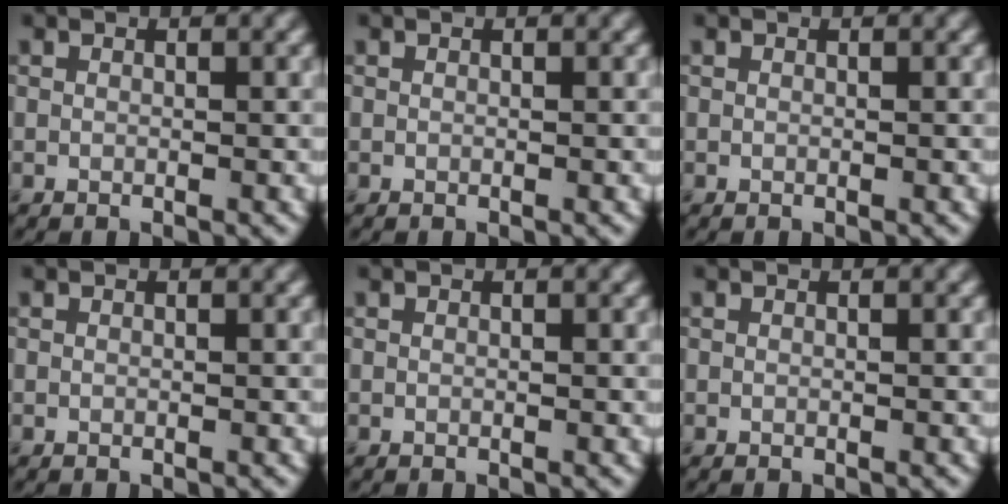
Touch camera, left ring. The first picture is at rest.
{"total": 0.0}
{"total": 0.0}
{"total": 0.0}
{"total": 0.0}
{"total": 0.0}